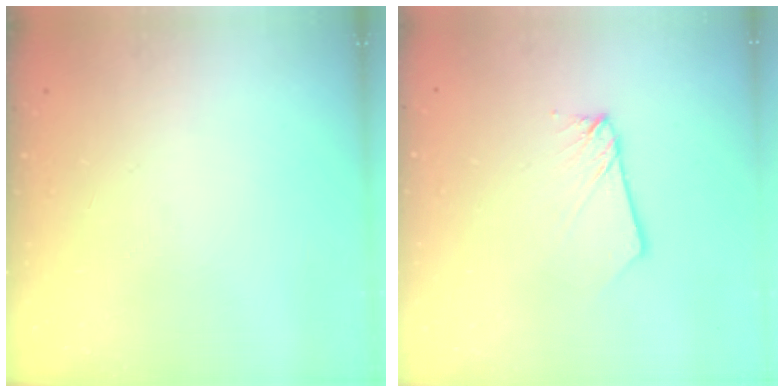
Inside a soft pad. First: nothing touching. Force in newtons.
{"total": 2.6, "press": 2.6, "slide": 0.2}